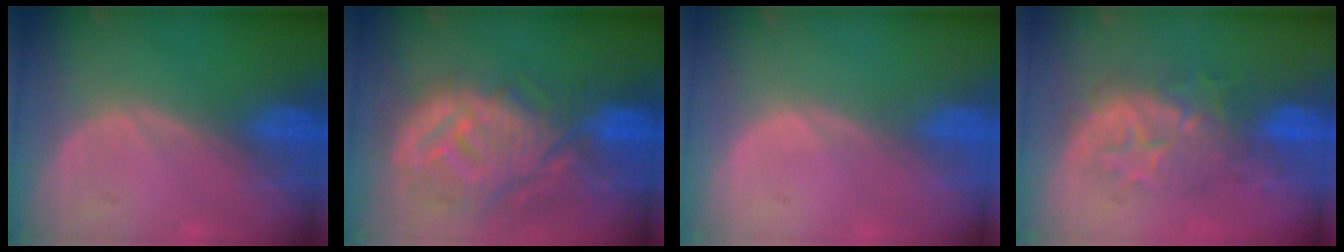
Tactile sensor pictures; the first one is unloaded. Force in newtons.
{"total": 12.5, "press": 11.1, "slide": 5.7}
{"total": 0.5, "press": 0.1, "slide": 0.5}
{"total": 8.1, "press": 8.0, "slide": 1.2}